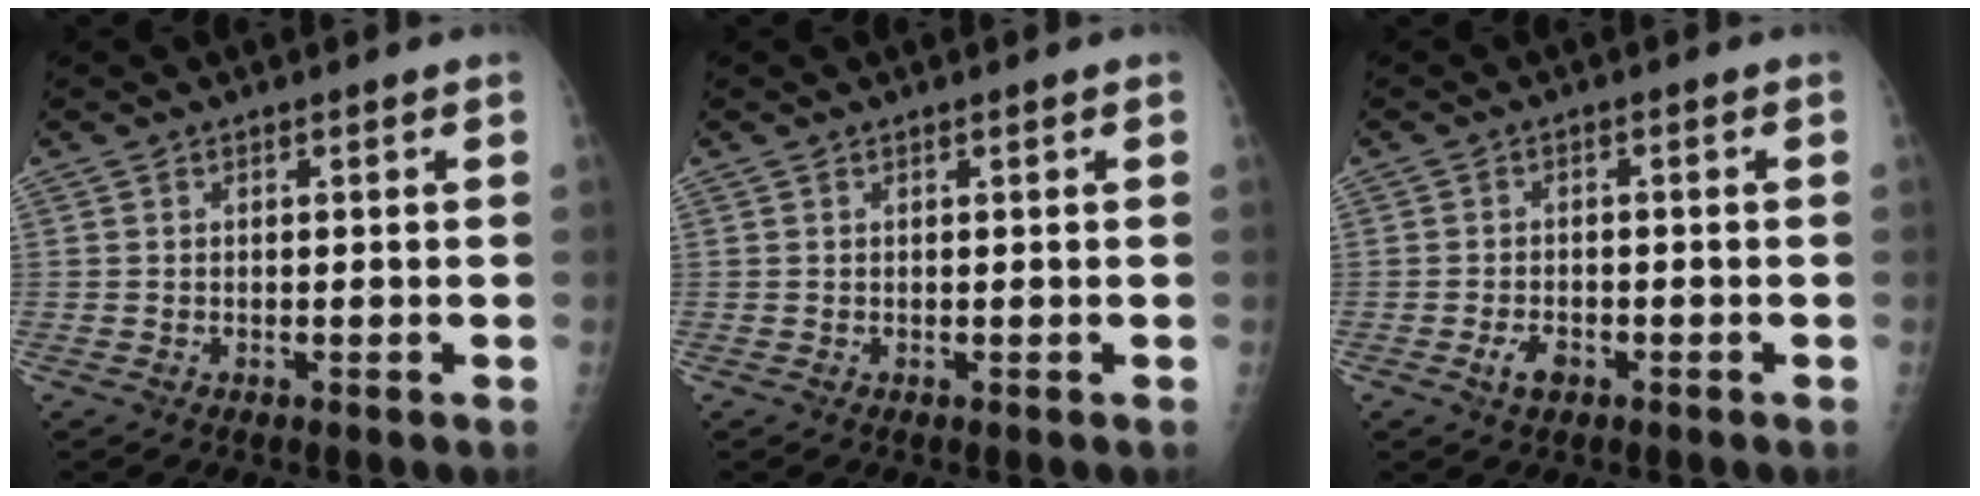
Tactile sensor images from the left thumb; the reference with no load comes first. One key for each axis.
{"total": 0.0}
{"total": 3.3, "fx": -1.7, "fy": 1.9, "fz": 2.0, "tx": -0.034, "ty": 0.010, "tz": -0.028}